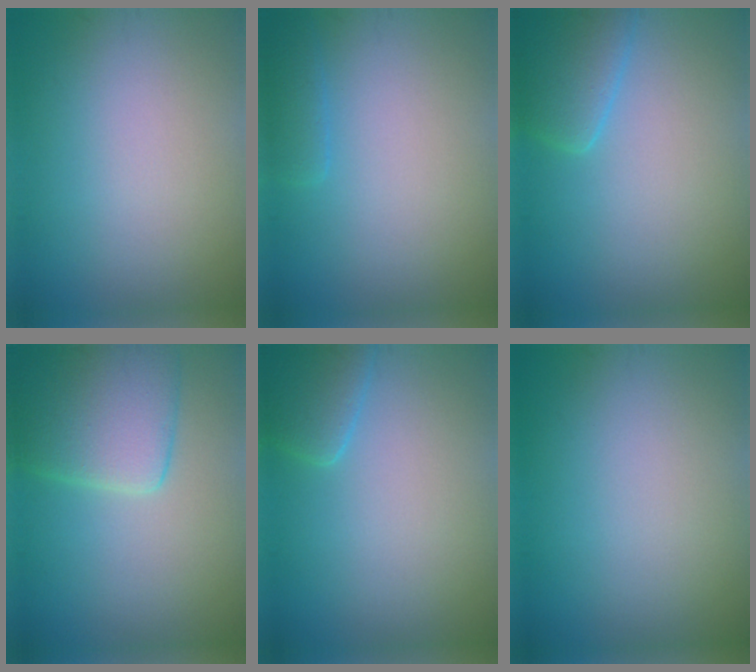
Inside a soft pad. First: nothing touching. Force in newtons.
{"total": 1.6, "press": 1.6, "slide": 0.1}
{"total": 3.5, "press": 3.5, "slide": 0.2}
{"total": 6.0, "press": 5.9, "slide": 0.6}
{"total": 2.5, "press": 2.5, "slide": 0.3}
{"total": 0.0}